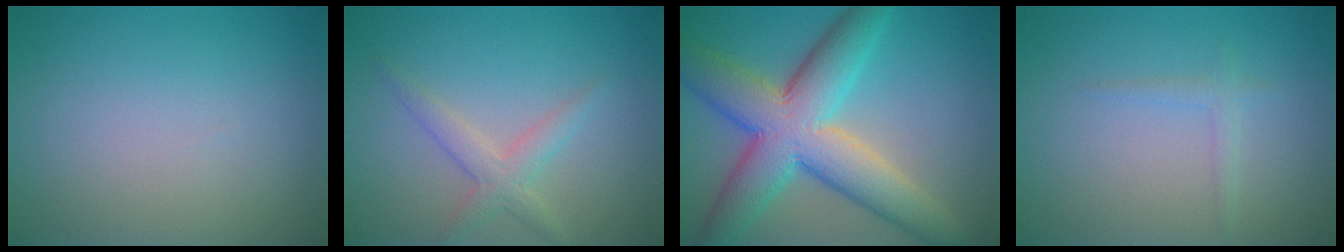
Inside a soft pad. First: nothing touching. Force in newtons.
{"total": 2.5, "press": 2.5, "slide": 0.0}
{"total": 10.4, "press": 10.4, "slide": 0.6}
{"total": 1.0, "press": 1.0, "slide": 0.1}